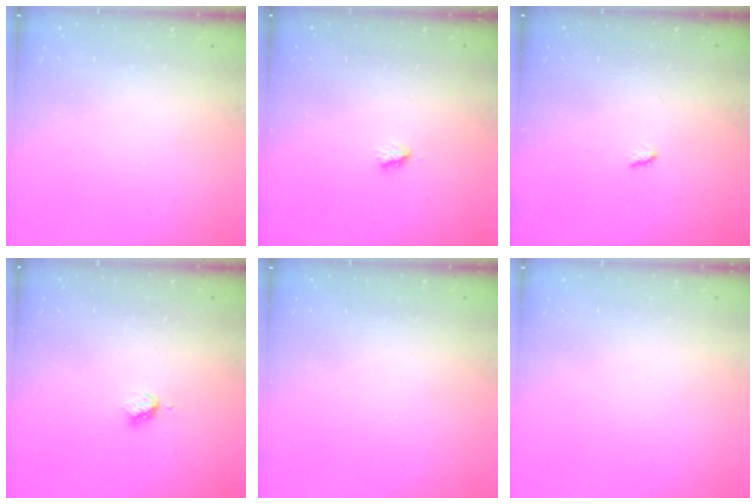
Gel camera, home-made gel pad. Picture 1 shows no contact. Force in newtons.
{"total": 1.7, "press": 1.7, "slide": 0.3}
{"total": 1.7, "press": 1.6, "slide": 0.3}
{"total": 2.9, "press": 2.8, "slide": 0.4}
{"total": 0.0}
{"total": 0.0}